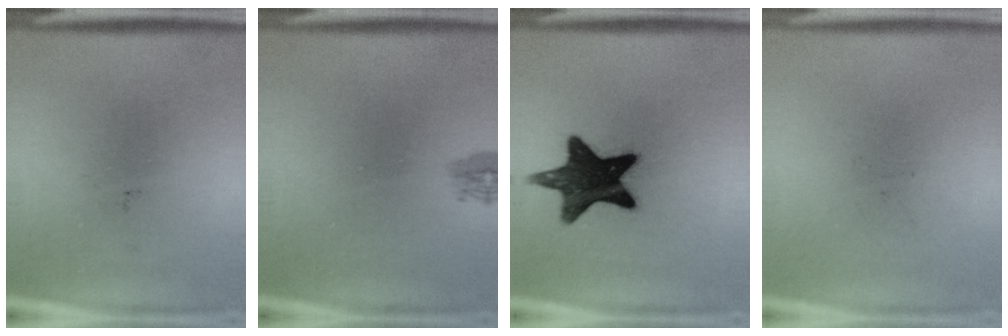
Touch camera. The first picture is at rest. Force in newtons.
{"total": 1.1}
{"total": 15.3}
{"total": 0.0}